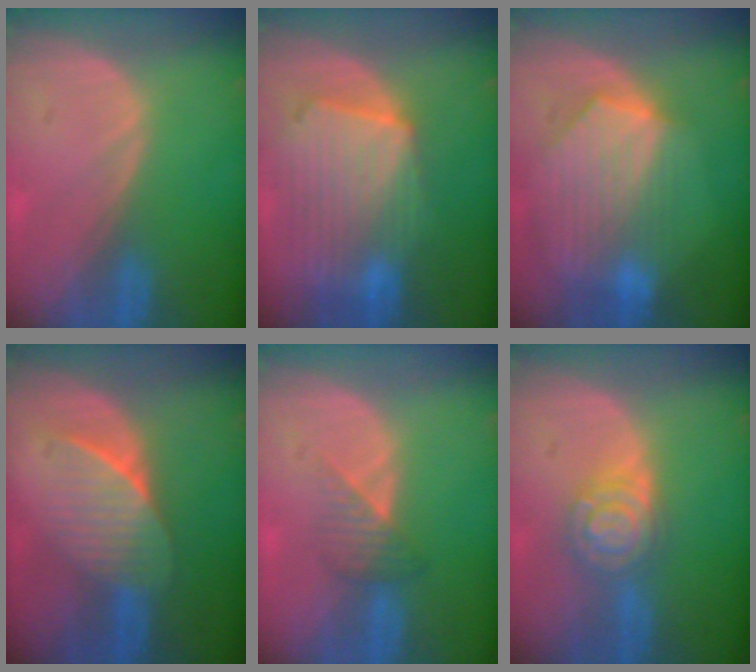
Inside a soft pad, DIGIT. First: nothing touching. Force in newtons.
{"total": 10.9, "press": 9.5, "slide": 5.3}
{"total": 9.4, "press": 8.3, "slide": 4.4}
{"total": 7.5, "press": 6.6, "slide": 3.5}
{"total": 3.3, "press": 3.2, "slide": 1.0}
{"total": 6.2, "press": 6.2, "slide": 0.4}